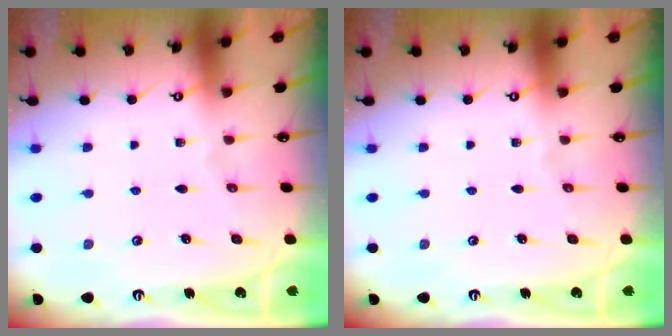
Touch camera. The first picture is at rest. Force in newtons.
{"total": 0.0}